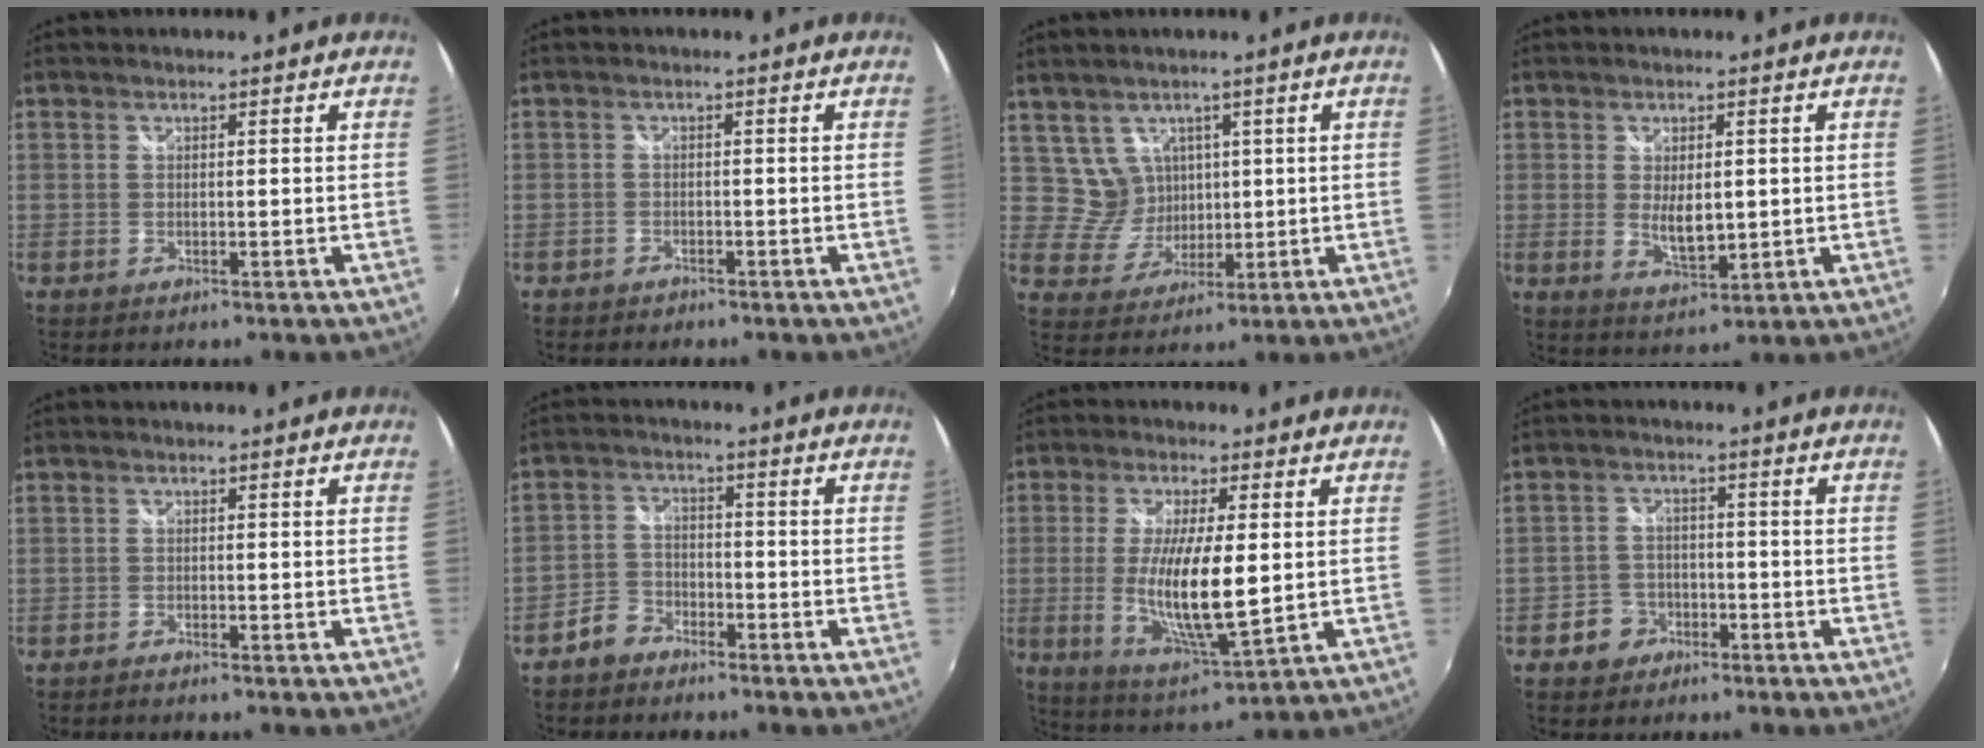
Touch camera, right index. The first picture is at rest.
{"total": 1.9, "force": [-1.6, 1.1, 0.3], "torque": [-0.012, 0.000, -0.027]}
{"total": 5.8, "force": [2.7, 5.1, 0.5], "torque": [-0.009, 0.007, 0.063]}
{"total": 5.8, "force": [0.1, 2.8, 5.1], "torque": [-0.083, -0.012, 0.009]}
{"total": 1.1, "force": [-1.1, 0.1, 0.4], "torque": [-0.013, -0.005, -0.020]}
{"total": 4.8, "force": [-3.8, 2.8, 1.1], "torque": [-0.032, 0.015, -0.071]}
{"total": 13.0, "force": [-0.4, 2.9, 12.7], "torque": [-0.239, -0.022, 0.003]}
{"total": 4.8, "force": [-2.9, 3.8, 0.7], "torque": [-0.022, 0.016, -0.047]}